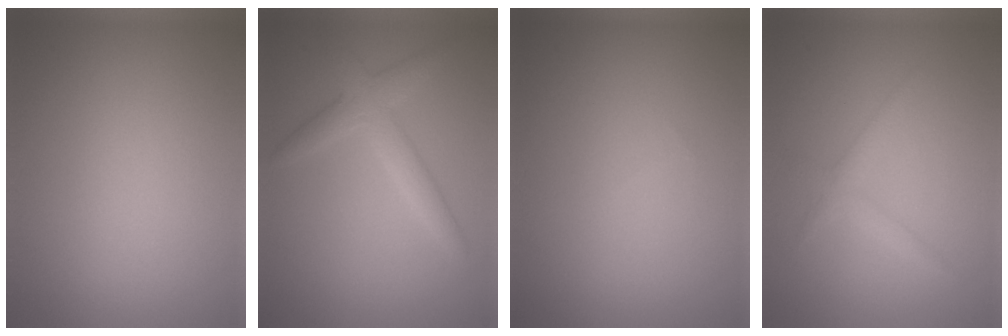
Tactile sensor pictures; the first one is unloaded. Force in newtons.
{"total": 3.0, "press": 3.0, "slide": 0.1}
{"total": 0.0}
{"total": 1.6, "press": 1.6, "slide": 0.1}